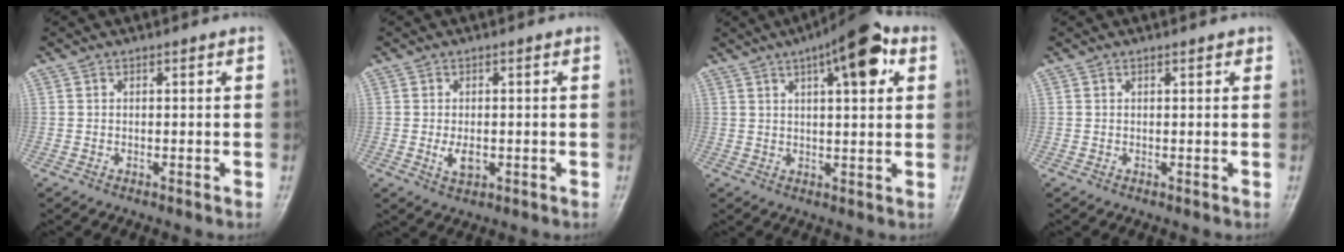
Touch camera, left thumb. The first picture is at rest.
{"total": 3.4, "force": [-0.6, 2.0, 2.8], "torque": [-0.047, -0.003, -0.006]}
{"total": 12.2, "force": [5.4, 3.9, 10.2], "torque": [-0.126, 0.004, 0.071]}
{"total": 0.9, "force": [0.6, 0.3, 0.7], "torque": [-0.009, 0.000, 0.006]}